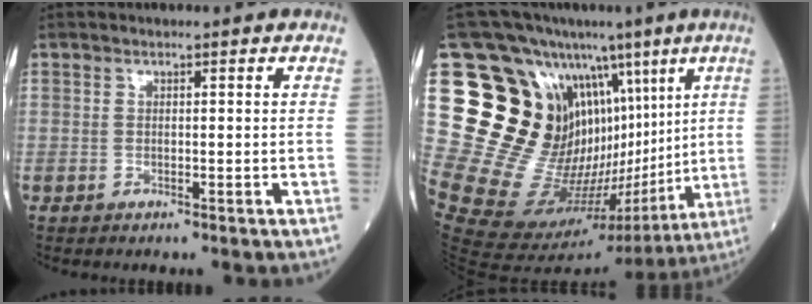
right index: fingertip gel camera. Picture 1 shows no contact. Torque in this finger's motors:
{"motor_torque": [0.91, 0.29, 1.05, 0.08]}